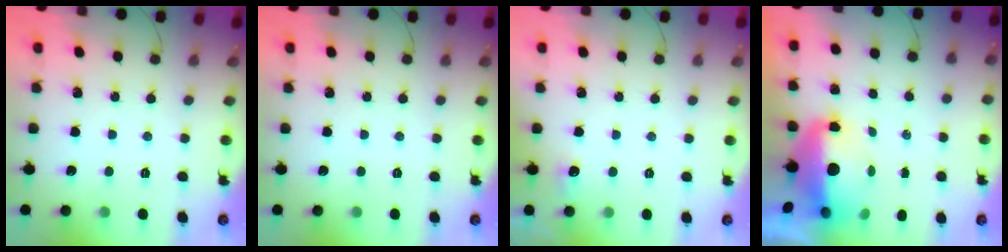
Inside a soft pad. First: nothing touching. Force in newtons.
{"total": 0.0}
{"total": 4.0, "press": 3.6, "slide": 1.8}
{"total": 13.4, "press": 9.2, "slide": 9.8}